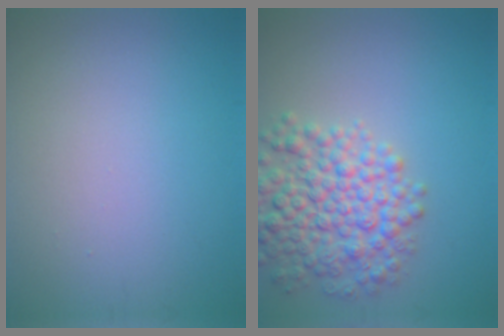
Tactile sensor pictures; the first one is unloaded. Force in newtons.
{"total": 7.0, "press": 7.0, "slide": 0.2}